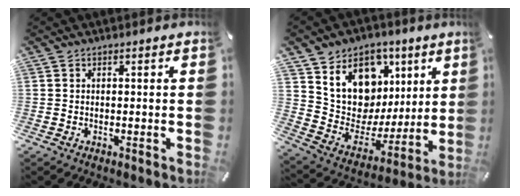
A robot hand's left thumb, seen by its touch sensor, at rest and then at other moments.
{"total": 14.1, "force": [6.1, 11.8, 4.8], "torque": [-0.077, -0.050, 0.122]}